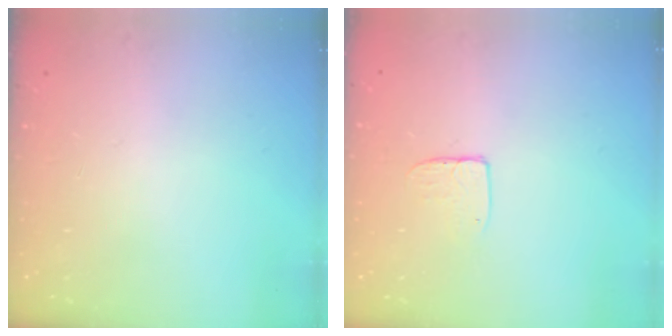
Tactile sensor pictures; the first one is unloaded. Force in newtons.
{"total": 5.4, "press": 5.4, "slide": 0.4}